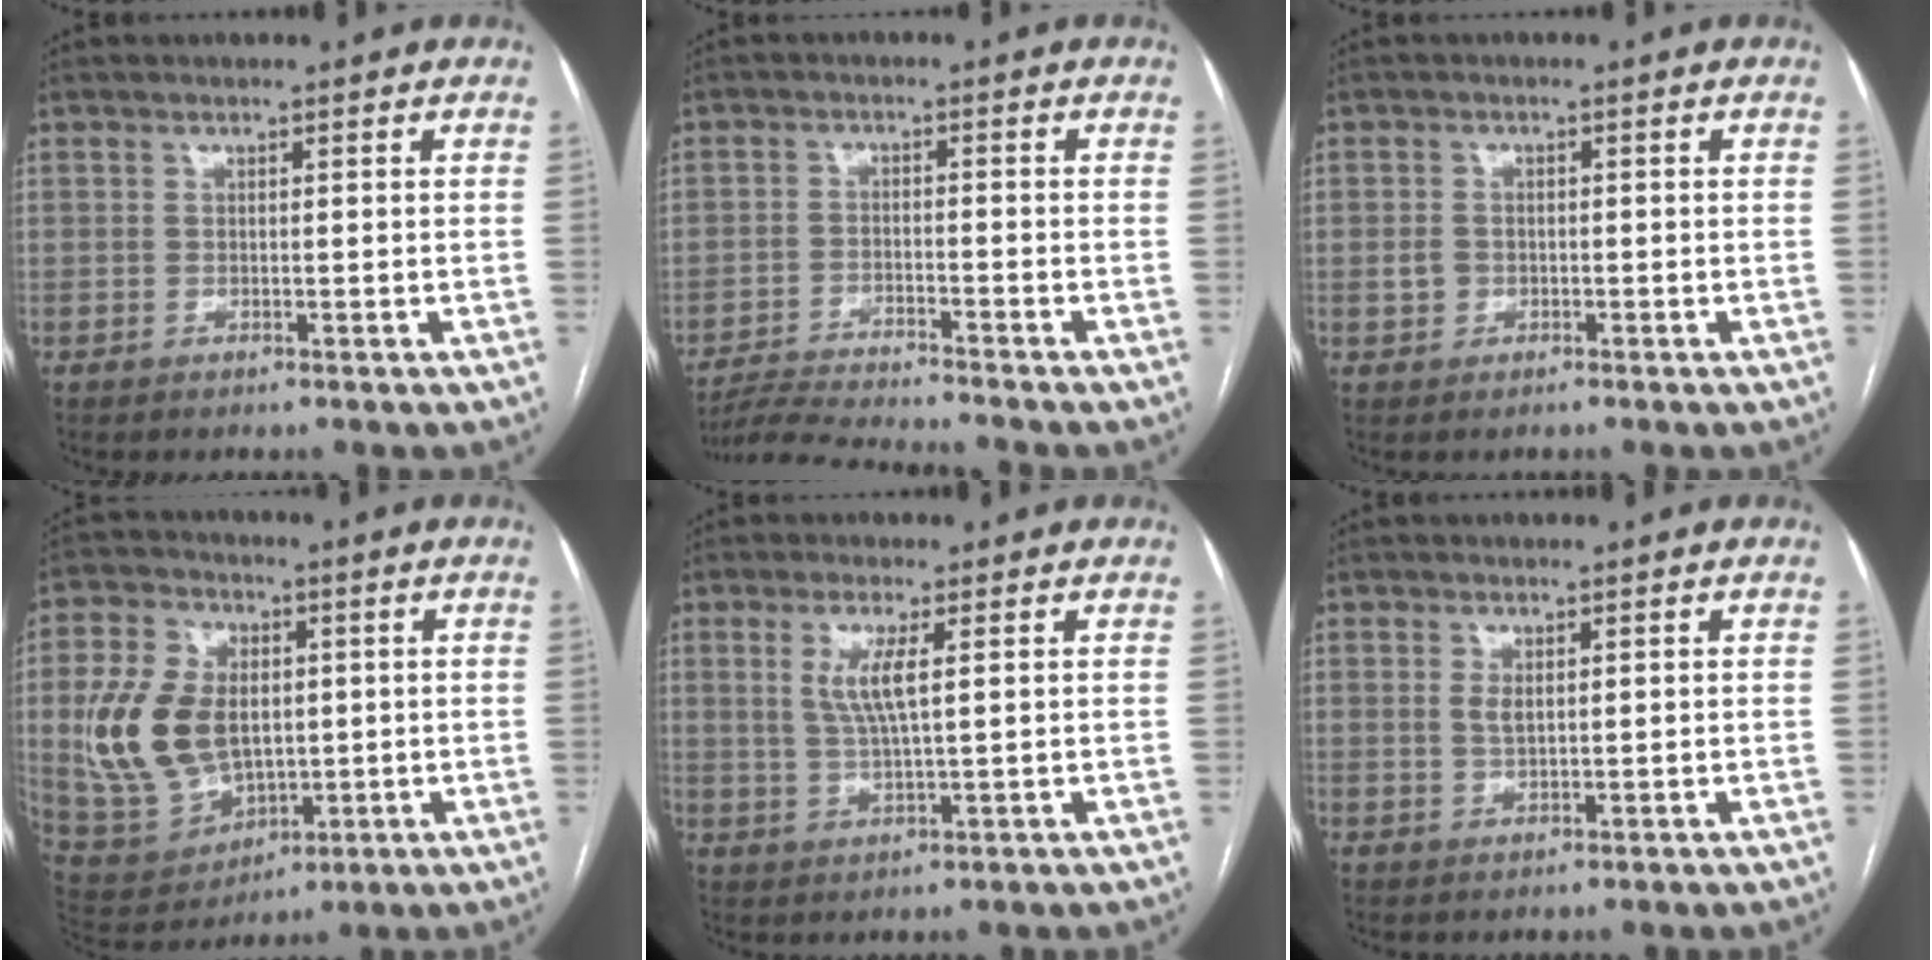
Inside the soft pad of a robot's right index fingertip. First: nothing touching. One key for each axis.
{"total": 8.3, "fx": -7.9, "fy": -1.4, "fz": 2.1, "tx": -0.032, "ty": -0.012, "tz": -0.142}
{"total": 1.9, "fx": -0.5, "fy": 1.6, "fz": 0.8, "tx": -0.016, "ty": 0.006, "tz": -0.006}
{"total": 15.9, "fx": 0.8, "fy": 10.7, "fz": 11.8, "tx": -0.259, "ty": 0.020, "tz": 0.035}
{"total": 5.2, "fx": 1.5, "fy": 0.6, "fz": 5.0, "tx": -0.106, "ty": -0.004, "tz": 0.034}
{"total": 1.9, "fx": 0.6, "fy": 0.9, "fz": 1.6, "tx": -0.029, "ty": -0.004, "tz": 0.013}